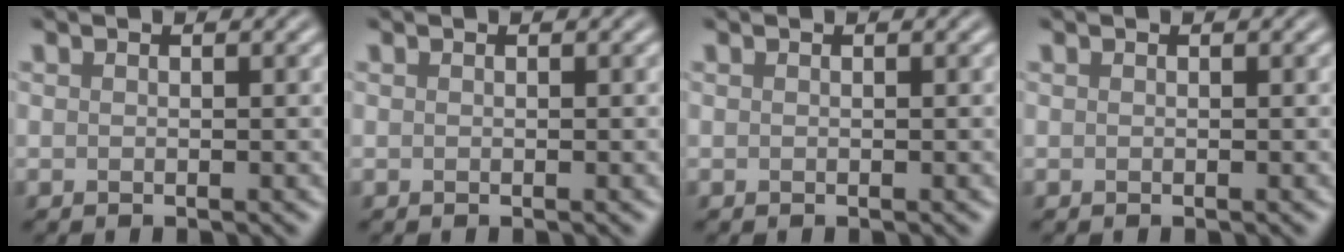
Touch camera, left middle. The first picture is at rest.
{"total": 0.0}
{"total": 0.0}
{"total": 0.0}